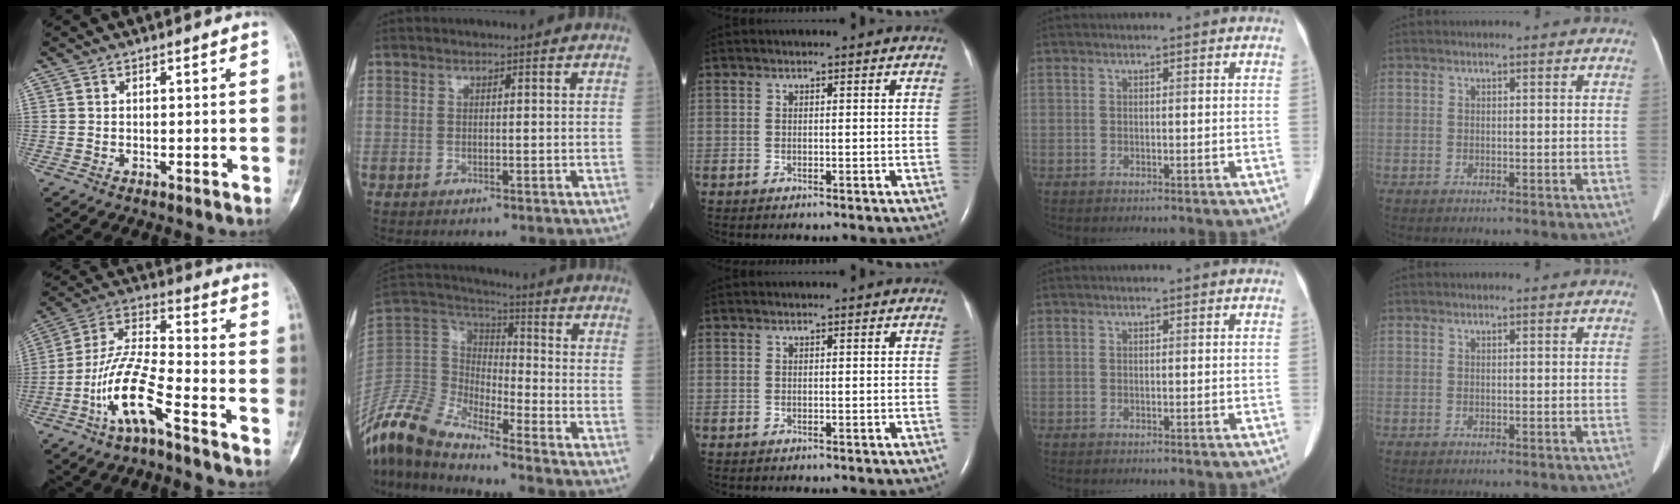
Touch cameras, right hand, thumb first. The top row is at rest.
{"thumb": {"total": 12.5, "force": [-6.6, 2.8, 10.2], "torque": [-0.216, 0.052, -0.134]}, "index": {"total": 12.1, "force": [-10.8, 2.4, 4.8], "torque": [-0.122, 0.021, -0.218]}}